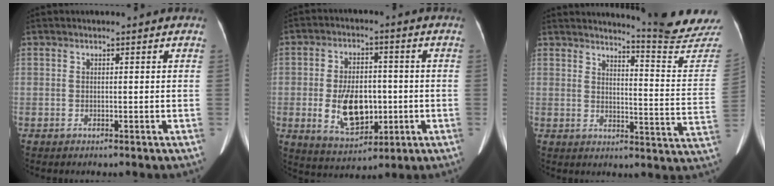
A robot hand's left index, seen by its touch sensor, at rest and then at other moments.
{"total": 10.3, "force": [-1.6, 5.8, 8.3], "torque": [-0.157, 0.002, -0.018]}
{"total": 15.3, "force": [15.1, -1.7, 2.1], "torque": [-0.027, -0.134, 0.163]}